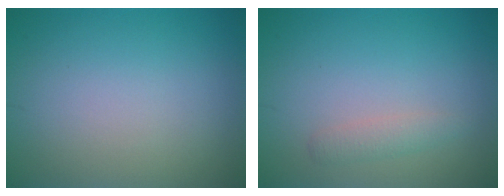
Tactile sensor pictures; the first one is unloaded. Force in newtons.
{"total": 1.3, "press": 1.3, "slide": 0.0}